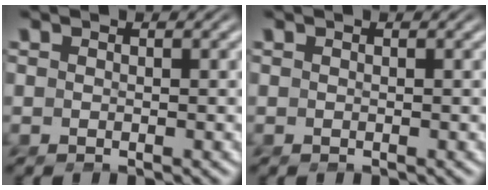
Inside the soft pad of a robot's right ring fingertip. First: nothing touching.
{"total": 0.0}